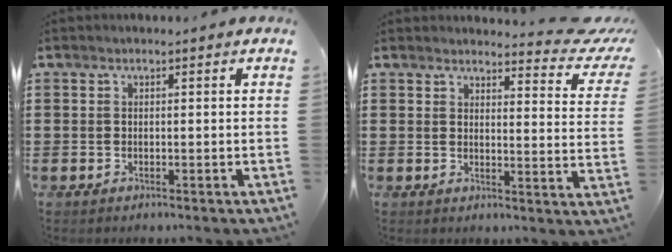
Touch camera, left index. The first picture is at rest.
{"total": 4.1, "force": [3.8, 0.5, 1.6], "torque": [-0.025, -0.028, 0.060]}